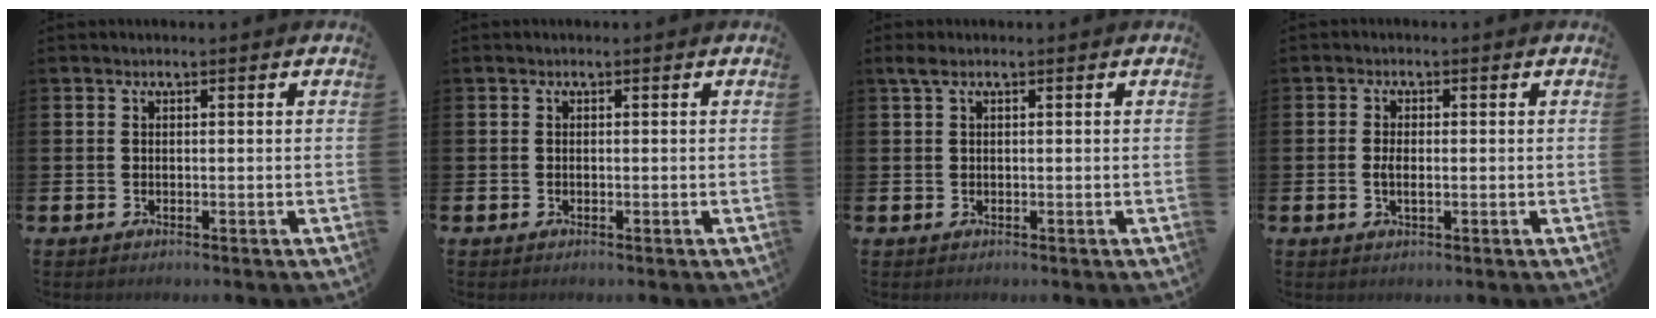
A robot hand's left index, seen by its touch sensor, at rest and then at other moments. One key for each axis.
{"total": 0.0}
{"total": 1.1, "fx": 0.4, "fy": 0.3, "fz": 1.0, "tx": -0.023, "ty": 0.005, "tz": 0.006}
{"total": 1.8, "fx": -0.2, "fy": 0.9, "fz": 1.6, "tx": -0.024, "ty": 0.000, "tz": -0.005}